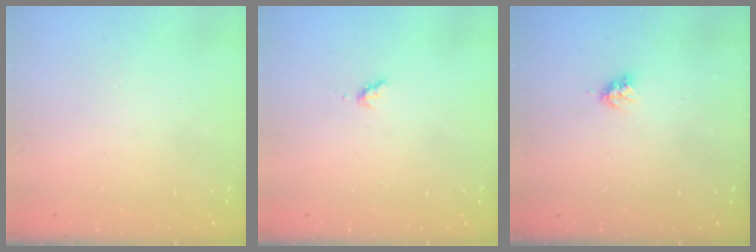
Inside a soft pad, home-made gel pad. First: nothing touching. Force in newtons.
{"total": 4.4, "press": 4.4, "slide": 0.3}
{"total": 3.5, "press": 3.4, "slide": 0.5}